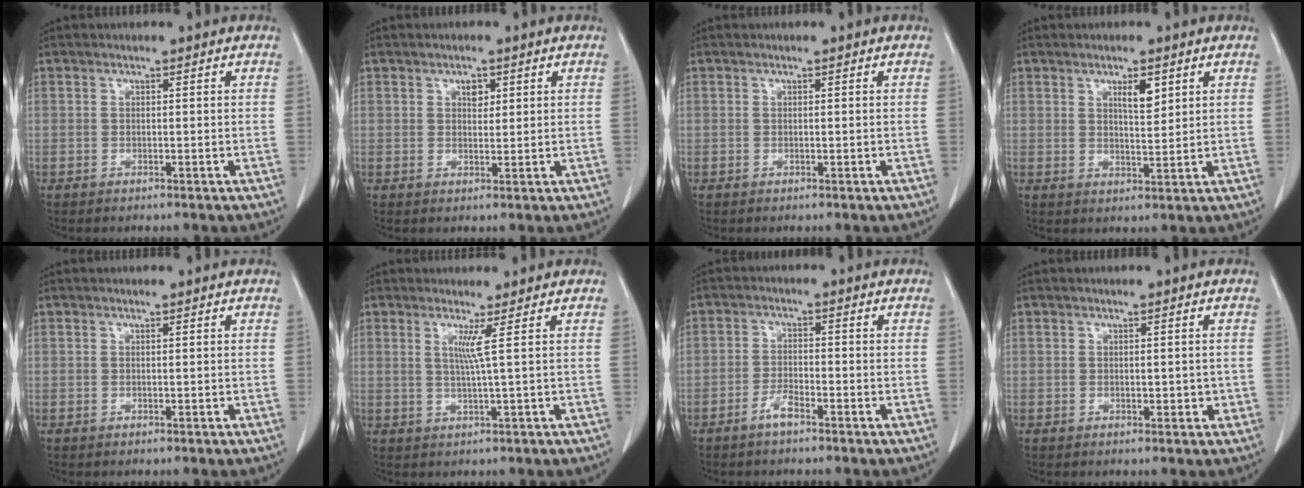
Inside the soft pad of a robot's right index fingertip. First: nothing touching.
{"total": 1.9, "force": [0.9, 1.2, 1.2], "torque": [-0.017, 0.000, 0.013]}
{"total": 0.0}
{"total": 3.7, "force": [1.9, 1.0, 3.0], "torque": [-0.052, -0.003, 0.033]}
{"total": 0.0}
{"total": 2.6, "force": [0.8, -1.2, 2.1], "torque": [-0.044, -0.009, 0.019]}
{"total": 2.8, "force": [-2.1, 0.5, 1.8], "torque": [-0.036, 0.002, -0.044]}
{"total": 1.7, "force": [-0.1, 1.0, 1.4], "torque": [-0.017, 0.000, 0.002]}